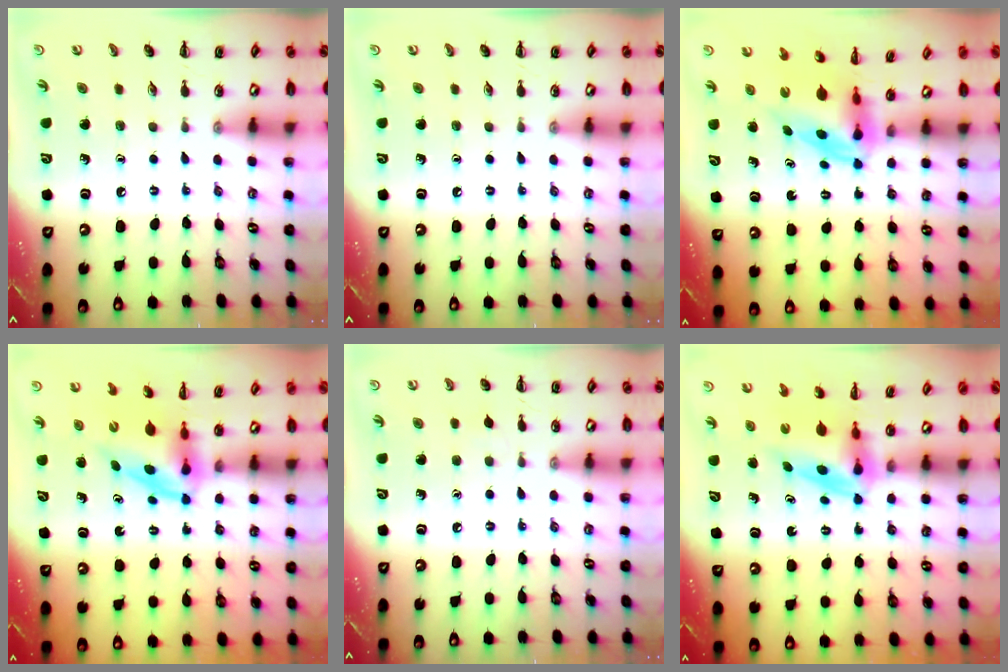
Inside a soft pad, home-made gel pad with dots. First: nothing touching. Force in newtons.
{"total": 0.0}
{"total": 3.7, "press": 3.6, "slide": 1.0}
{"total": 3.9, "press": 3.8, "slide": 0.6}
{"total": 2.8, "press": 2.6, "slide": 1.1}
{"total": 6.0, "press": 5.9, "slide": 1.1}